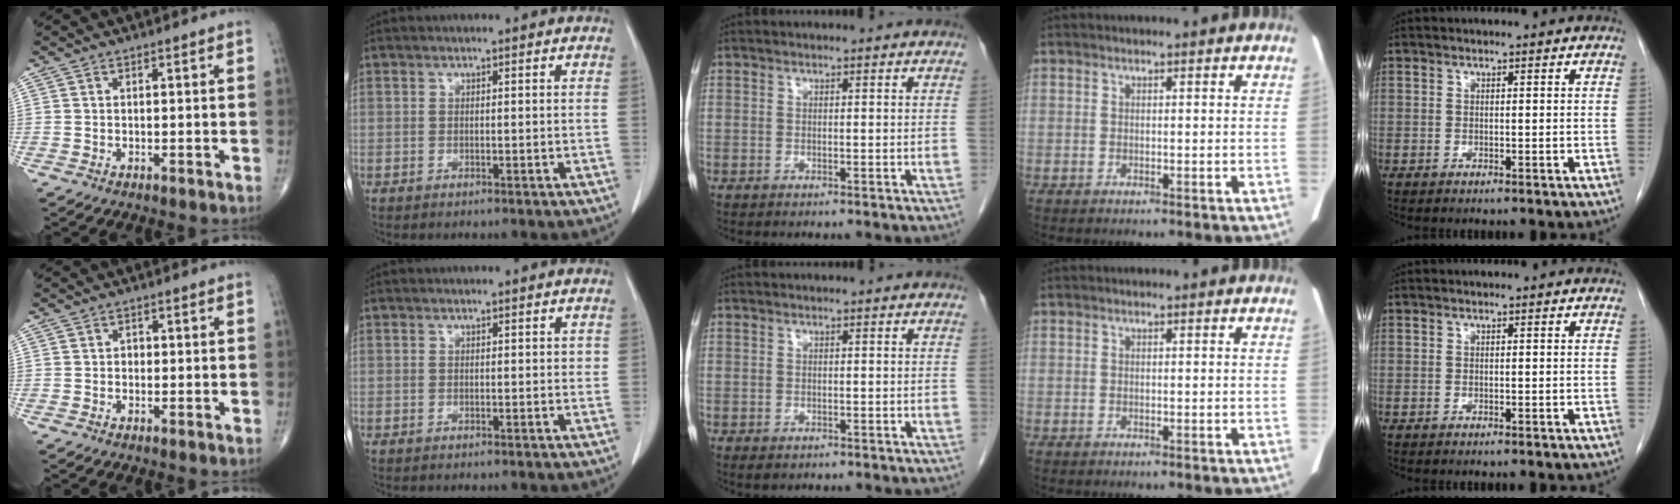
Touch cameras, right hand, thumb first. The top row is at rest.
{"thumb": {"total": 1.0, "force": [-0.1, 0.9, 0.5], "torque": [-0.002, 0.004, -0.006]}, "index": {"total": 0.6, "force": [0.2, 0.4, 0.4], "torque": [0.000, 0.002, 0.001]}, "middle": {"total": 1.1, "force": [-0.6, 0.7, 0.6], "torque": [-0.008, 0.001, -0.002]}}